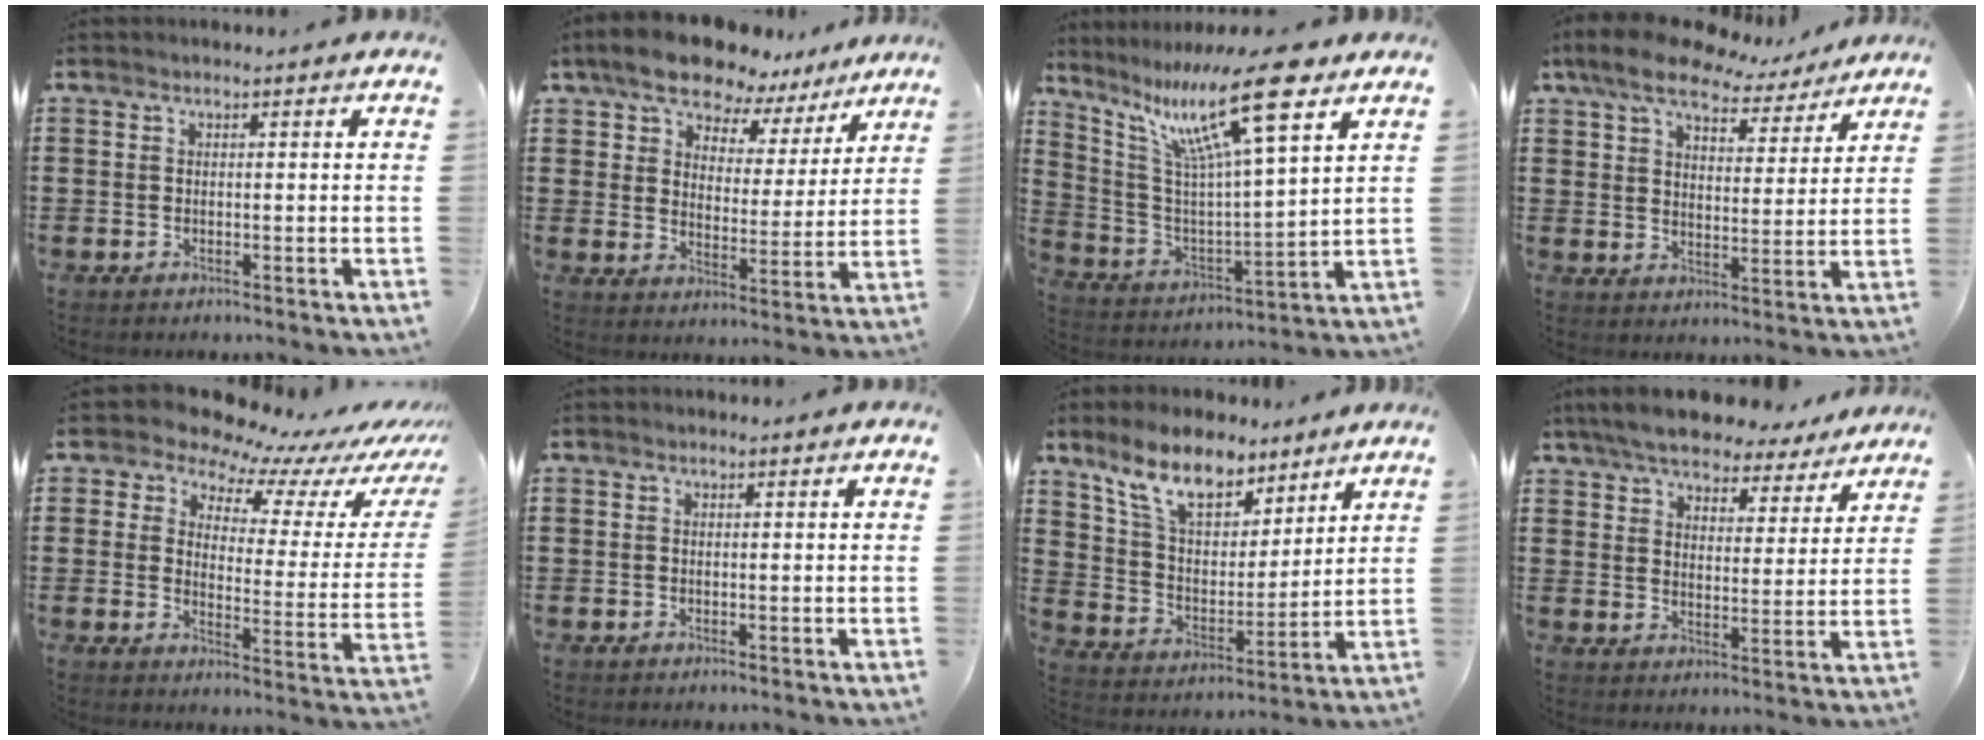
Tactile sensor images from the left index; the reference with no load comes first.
{"total": 9.8, "force": [8.6, 3.4, 3.3], "torque": [-0.092, -0.036, 0.156]}
{"total": 15.7, "force": [9.9, 2.4, 12.0], "torque": [-0.237, -0.035, 0.161]}
{"total": 8.7, "force": [7.6, 2.7, 3.3], "torque": [-0.091, -0.032, 0.136]}
{"total": 10.1, "force": [9.0, 3.3, 3.1], "torque": [-0.085, -0.065, 0.152]}
{"total": 0.0}
{"total": 10.3, "force": [8.1, 3.9, 5.0], "torque": [-0.124, -0.026, 0.149]}
{"total": 7.0, "force": [6.6, 1.4, 2.1], "torque": [-0.070, -0.024, 0.119]}